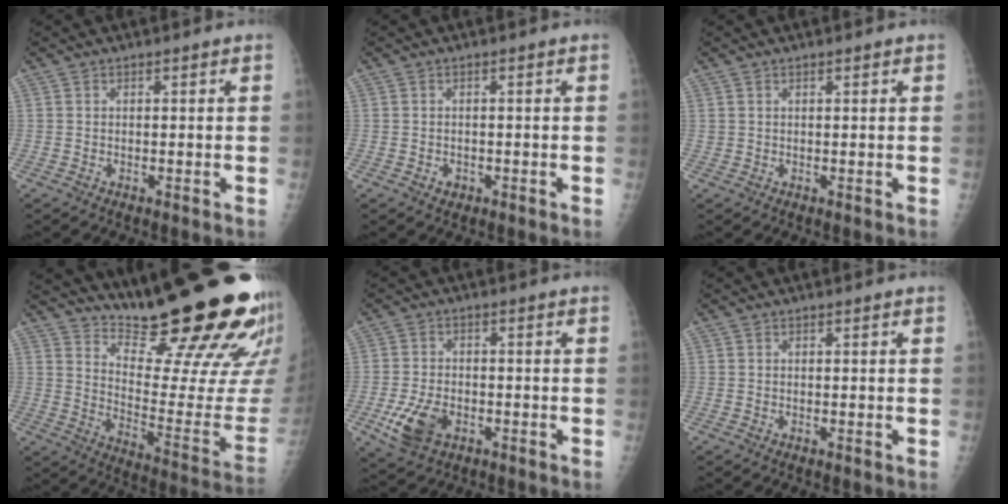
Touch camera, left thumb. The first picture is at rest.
{"total": 1.2, "force": [-0.4, 1.0, 0.5], "torque": [-0.003, 0.002, -0.003]}
{"total": 0.9, "force": [0.7, 0.4, 0.2], "torque": [0.001, -0.003, 0.010]}
{"total": 28.4, "force": [21.2, 6.0, 18.0], "torque": [-0.226, -0.150, 0.296]}
{"total": 7.5, "force": [-2.8, 4.8, 5.1], "torque": [-0.101, 0.004, -0.046]}
{"total": 0.0}